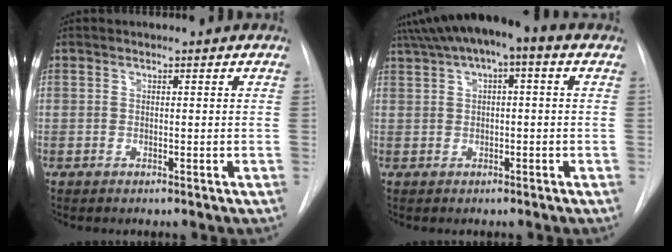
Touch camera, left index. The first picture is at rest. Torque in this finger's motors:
{"motor_torque": [0.89, -1.25, 0.15, 0.21]}